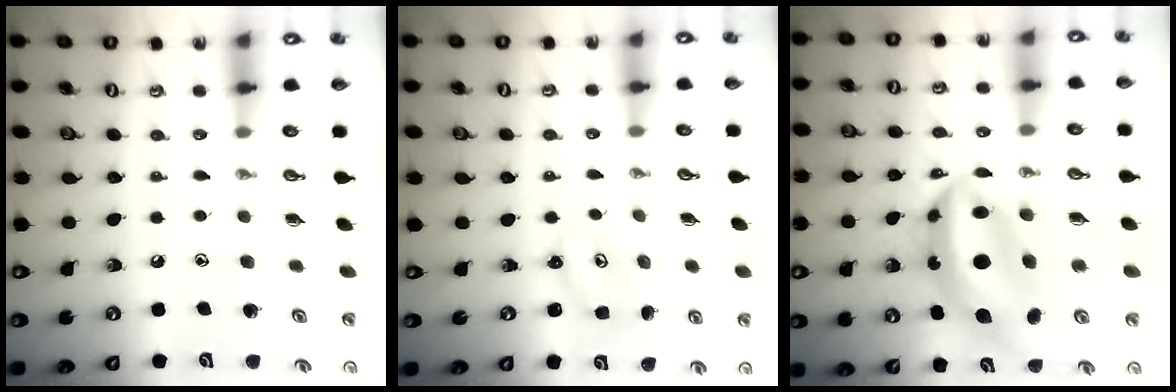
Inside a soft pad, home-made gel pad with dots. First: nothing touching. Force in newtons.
{"total": 2.4, "press": 2.4, "slide": 0.2}
{"total": 11.9, "press": 11.9, "slide": 1.1}